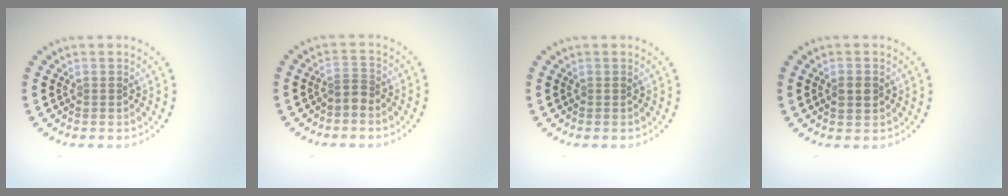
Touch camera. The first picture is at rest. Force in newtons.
{"total": 1.3, "press": 0.9, "slide": 1.0}
{"total": 0.0}
{"total": 1.4, "press": 1.4, "slide": 0.1}